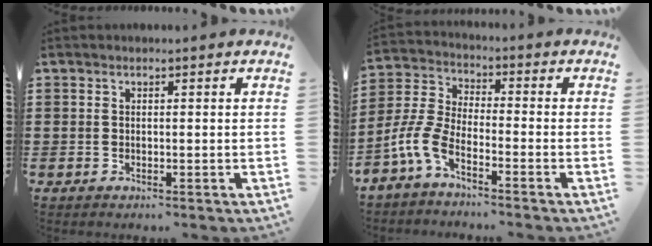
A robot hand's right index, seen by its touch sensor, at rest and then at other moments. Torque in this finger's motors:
{"motor_torque": [0.94, -0.85, 0.76, 0.21]}